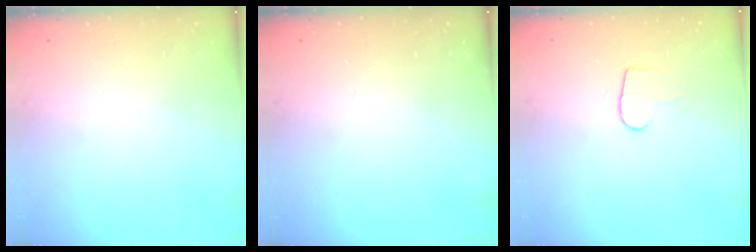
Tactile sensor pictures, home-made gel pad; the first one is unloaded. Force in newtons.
{"total": 0.0}
{"total": 6.3, "press": 6.3, "slide": 0.6}